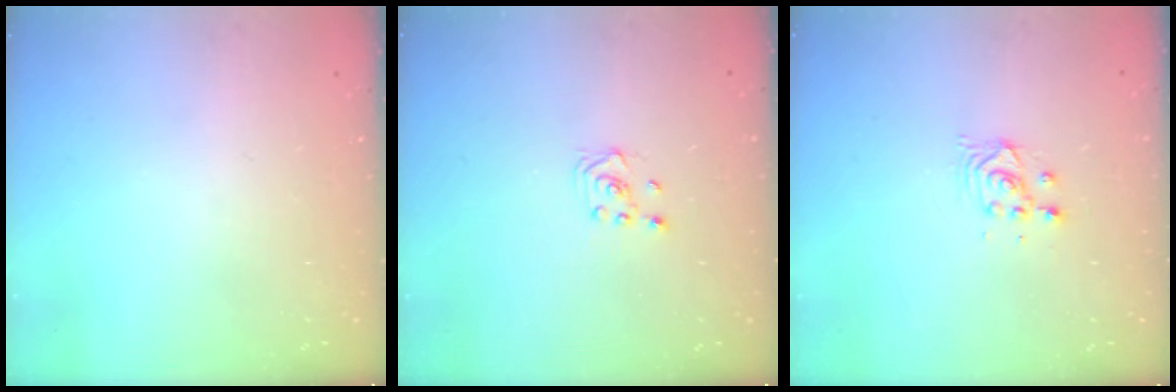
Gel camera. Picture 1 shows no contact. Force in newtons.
{"total": 2.3, "press": 2.2, "slide": 0.8}
{"total": 2.9, "press": 2.9, "slide": 0.1}